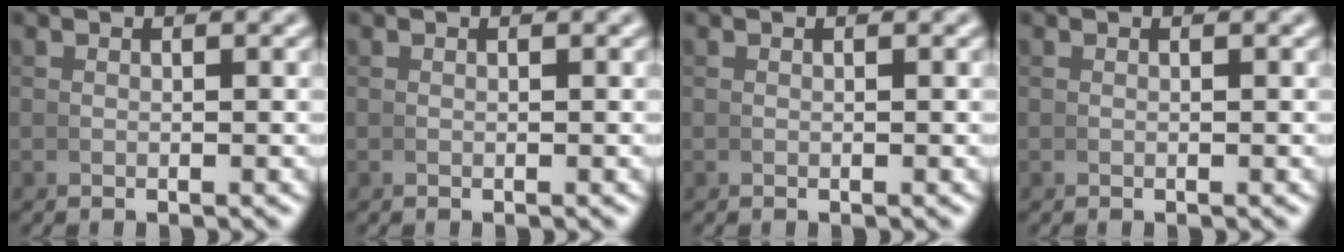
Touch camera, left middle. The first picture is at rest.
{"total": 0.0}
{"total": 0.8, "force": [0.1, -0.7, -0.2], "torque": [0.012, -0.004, 0.007]}
{"total": 0.0}